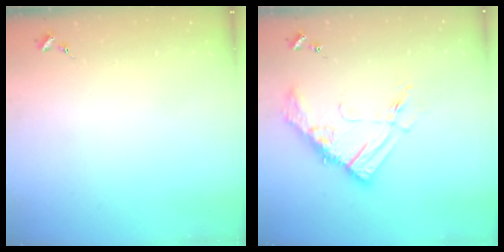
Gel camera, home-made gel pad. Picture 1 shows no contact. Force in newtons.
{"total": 14.1, "press": 14.0, "slide": 1.1}